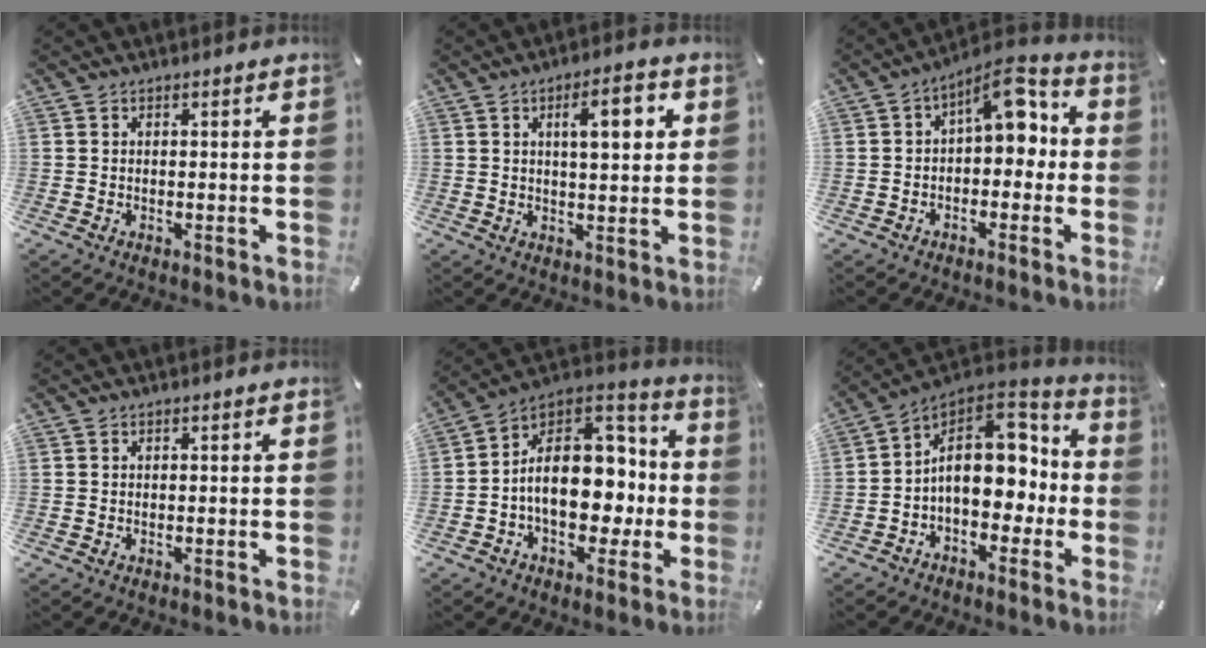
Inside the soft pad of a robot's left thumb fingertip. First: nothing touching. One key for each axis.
{"total": 8.8, "fx": 3.0, "fy": 3.1, "fz": 7.7, "tx": -0.115, "ty": -0.006, "tz": 0.039}
{"total": 8.5, "fx": 3.4, "fy": 4.6, "fz": 6.3, "tx": -0.090, "ty": -0.026, "tz": 0.053}
{"total": 0.0}
{"total": 19.7, "fx": -0.9, "fy": 14.3, "fz": 13.5, "tx": -0.197, "ty": 0.003, "tz": -0.002}
{"total": 17.2, "fx": 1.0, "fy": 12.0, "fz": 12.3, "tx": -0.172, "ty": -0.004, "tz": 0.022}